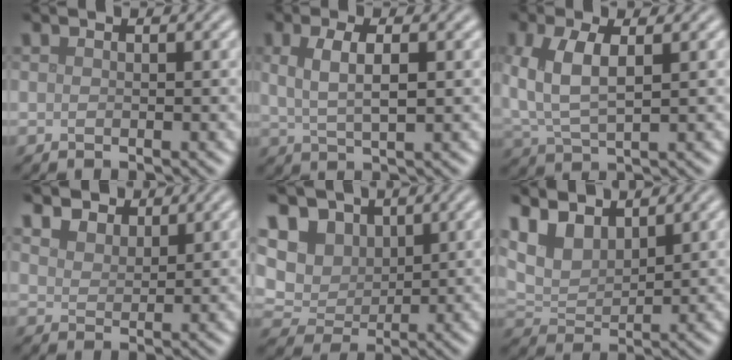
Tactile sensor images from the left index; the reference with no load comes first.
{"total": 3.6, "force": [0.9, 1.1, 3.3], "torque": [-0.067, 0.001, 0.017]}
{"total": 5.0, "force": [1.2, 2.3, 4.2], "torque": [-0.099, 0.005, 0.026]}
{"total": 3.7, "force": [3.0, 1.8, 1.0], "torque": [-0.040, -0.001, 0.056]}
{"total": 7.9, "force": [3.4, 6.2, 3.6], "torque": [-0.101, 0.014, 0.049]}
{"total": 4.8, "force": [3.5, 2.4, 2.3], "torque": [-0.059, 0.004, 0.061]}